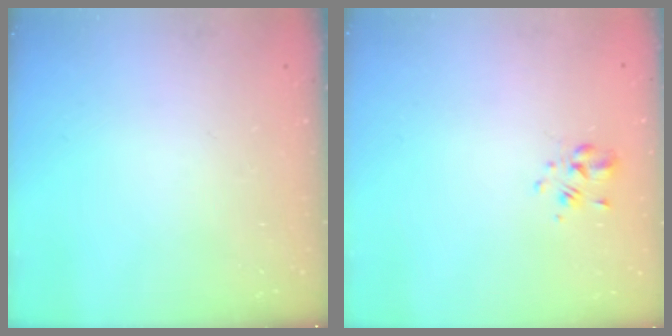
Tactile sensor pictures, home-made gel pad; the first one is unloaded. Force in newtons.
{"total": 2.0, "press": 1.9, "slide": 0.7}